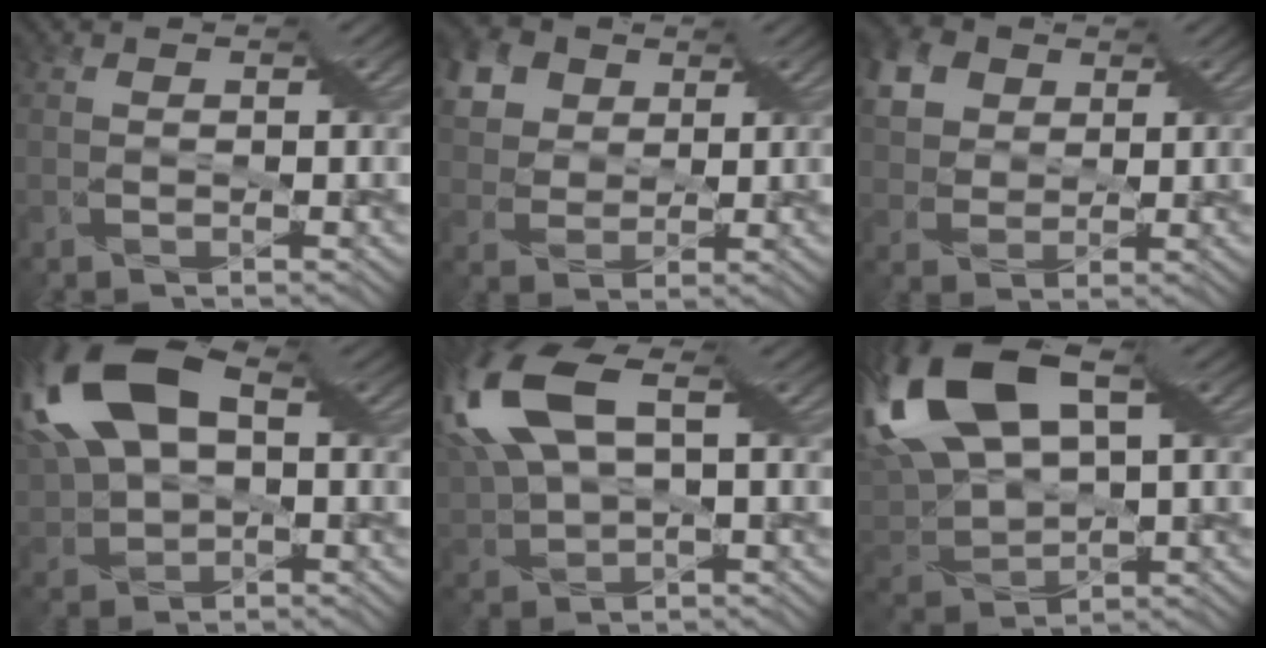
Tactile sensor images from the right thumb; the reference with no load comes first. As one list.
[{"total": 7.7, "force": [3.6, 6.1, 3.0], "torque": [-0.106, 0.024, 0.055]}, {"total": 6.8, "force": [3.1, 5.4, 2.8], "torque": [-0.084, 0.016, 0.053]}, {"total": 16.9, "force": [5.0, 10.0, 12.7], "torque": [-0.292, 0.023, 0.087]}, {"total": 15.5, "force": [5.1, 8.0, 12.2], "torque": [-0.303, 0.013, 0.097]}, {"total": 17.2, "force": [6.0, 9.6, 13.0], "torque": [-0.333, 0.026, 0.114]}]